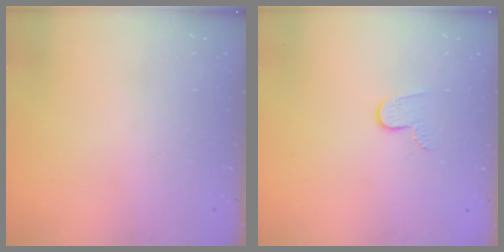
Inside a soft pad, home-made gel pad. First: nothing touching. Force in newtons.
{"total": 6.0, "press": 6.0, "slide": 0.5}